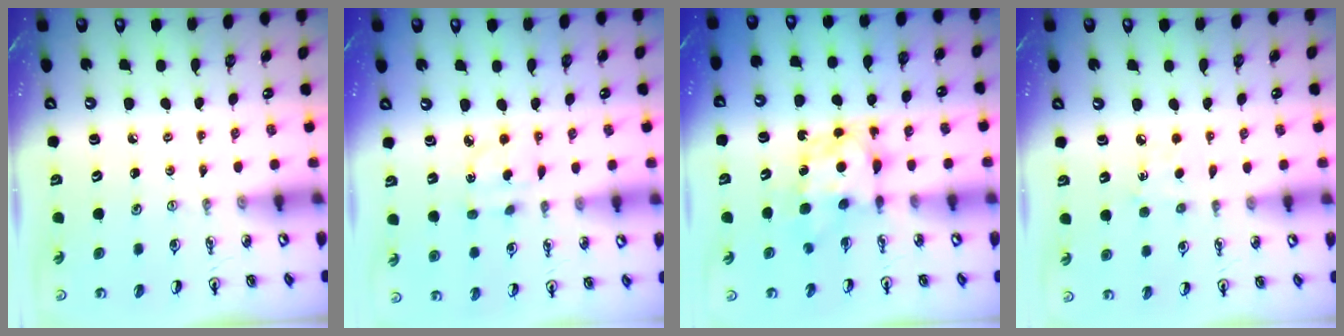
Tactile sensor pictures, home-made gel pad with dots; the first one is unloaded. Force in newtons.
{"total": 2.3, "press": 2.3, "slide": 0.2}
{"total": 7.1, "press": 7.1, "slide": 0.5}
{"total": 4.8, "press": 4.8, "slide": 0.5}